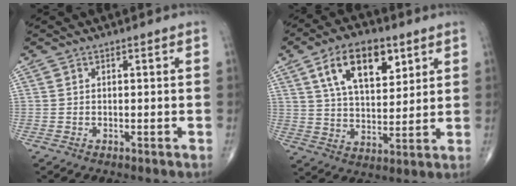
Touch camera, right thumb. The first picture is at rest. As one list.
[{"total": 14.5, "force": [6.5, 7.5, 10.5], "torque": [-0.149, -0.021, 0.116]}]